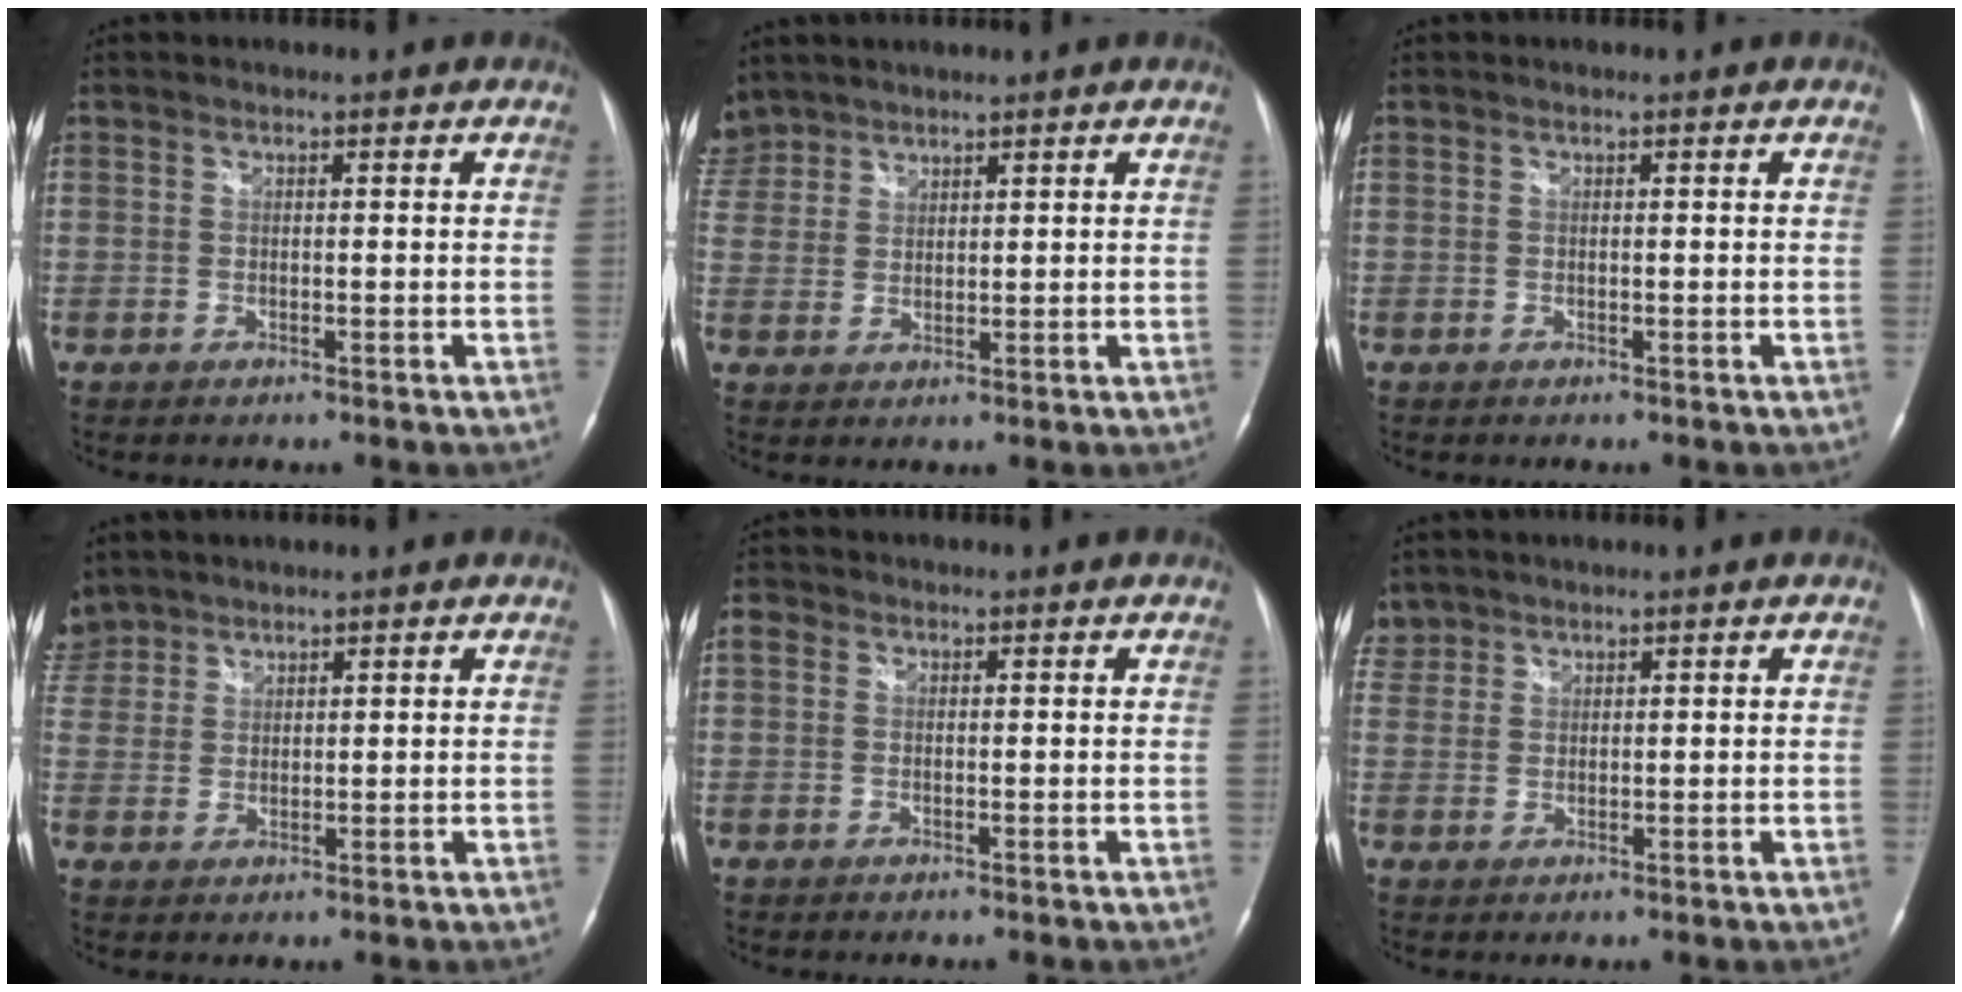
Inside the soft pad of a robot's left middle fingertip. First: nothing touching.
{"total": 6.0, "force": [5.0, 3.3, 0.3], "torque": [-0.011, 0.013, 0.107]}
{"total": 0.0}
{"total": 5.7, "force": [4.7, 3.3, 0.1], "torque": [-0.005, 0.013, 0.100]}
{"total": 1.6, "force": [0.5, 1.4, 0.7], "torque": [-0.014, 0.014, 0.007]}
{"total": 3.3, "force": [2.6, 2.0, -0.3], "torque": [0.010, 0.008, 0.052]}